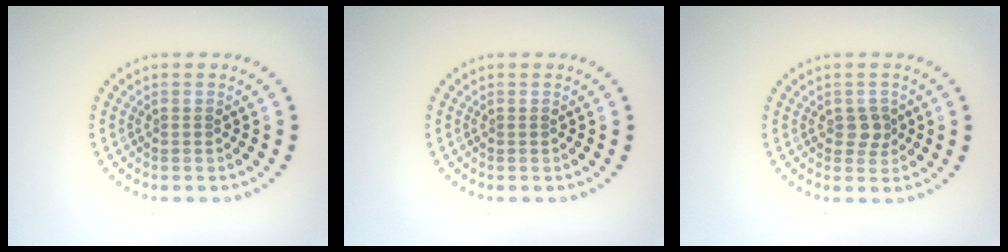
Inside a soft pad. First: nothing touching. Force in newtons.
{"total": 0.0}
{"total": 1.5, "press": 1.4, "slide": 0.5}